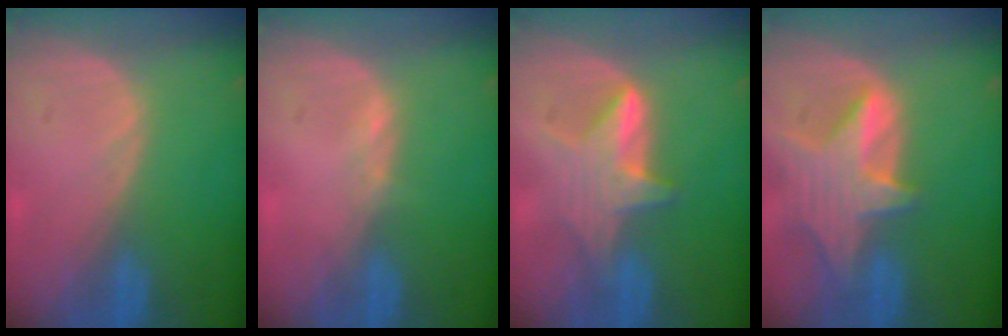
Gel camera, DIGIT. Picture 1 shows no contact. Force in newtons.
{"total": 0.6, "press": 0.5, "slide": 0.4}
{"total": 6.0, "press": 5.8, "slide": 1.7}
{"total": 8.1, "press": 7.4, "slide": 3.3}